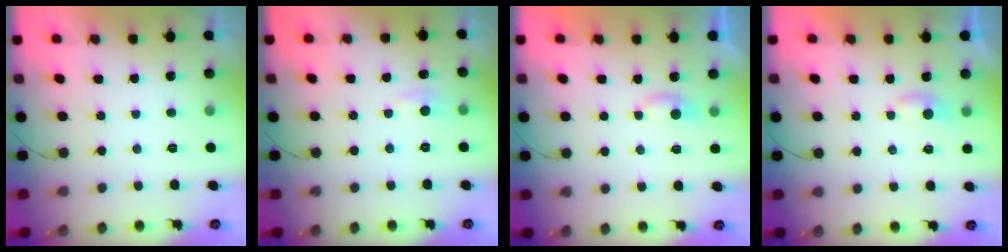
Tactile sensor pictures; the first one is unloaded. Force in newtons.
{"total": 4.5, "press": 4.4, "slide": 0.5}
{"total": 3.1, "press": 3.1, "slide": 0.5}
{"total": 3.5, "press": 3.5, "slide": 0.3}